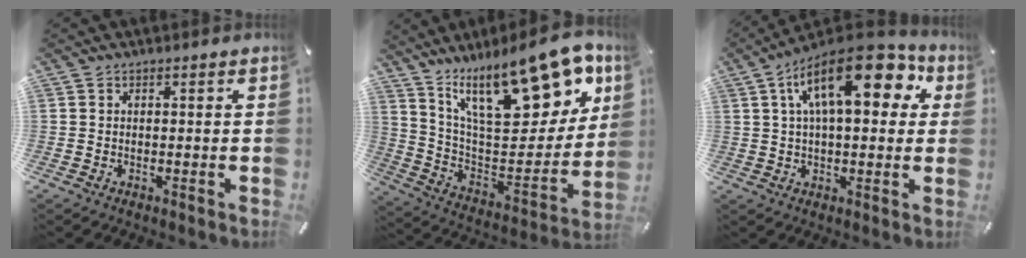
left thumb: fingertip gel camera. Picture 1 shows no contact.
{"total": 24.8, "force": [15.8, 10.0, 16.2], "torque": [-0.236, -0.099, 0.267]}
{"total": 19.0, "force": [7.2, 8.7, 15.2], "torque": [-0.242, -0.017, 0.115]}